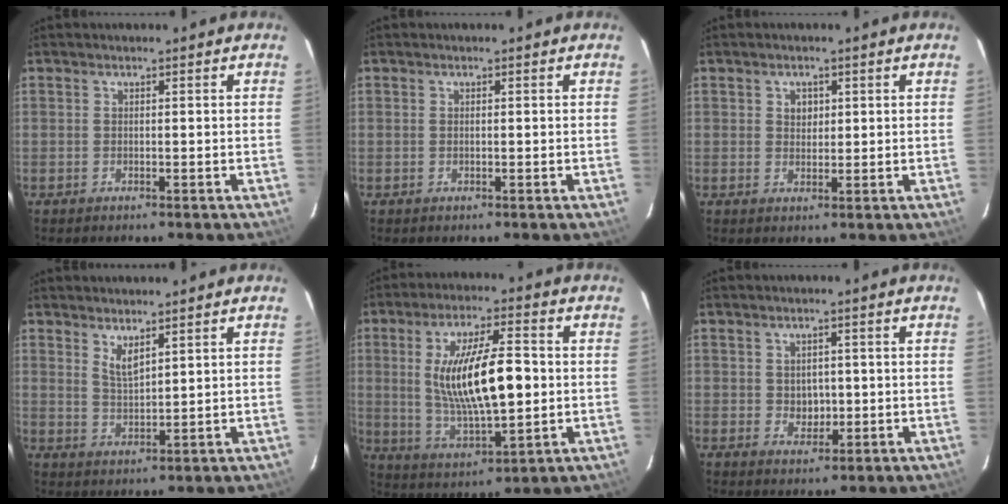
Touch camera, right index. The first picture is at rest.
{"total": 0.5, "force": [0.1, 0.3, 0.4], "torque": [-0.009, 0.001, 0.002]}
{"total": 2.4, "force": [0.8, 2.0, 1.1], "torque": [-0.012, 0.006, 0.015]}
{"total": 3.7, "force": [2.7, 0.9, 2.4], "torque": [-0.045, -0.006, 0.050]}
{"total": 16.5, "force": [0.7, 5.2, 15.6], "torque": [-0.286, -0.004, 0.026]}
{"total": 3.4, "force": [-0.1, 3.0, 1.6], "torque": [-0.023, 0.001, 0.004]}